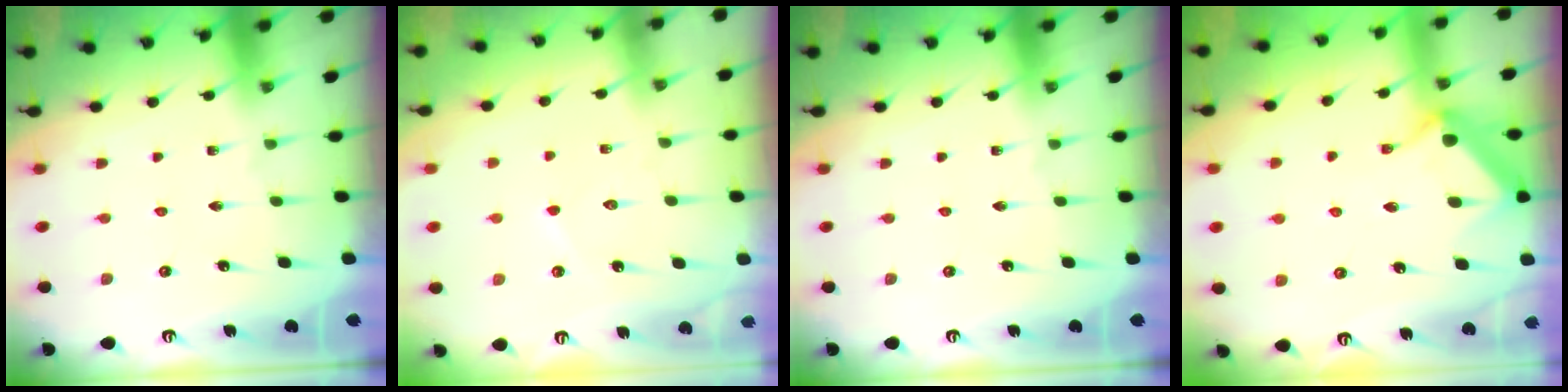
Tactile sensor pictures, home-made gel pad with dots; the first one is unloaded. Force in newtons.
{"total": 2.8, "press": 2.8, "slide": 0.2}
{"total": 0.0}
{"total": 10.3, "press": 10.3, "slide": 0.4}